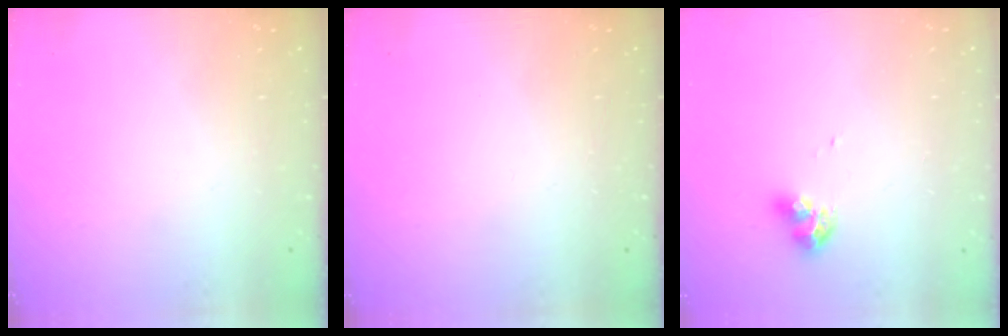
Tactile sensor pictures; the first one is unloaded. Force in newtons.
{"total": 0.0}
{"total": 9.0, "press": 9.0, "slide": 0.9}